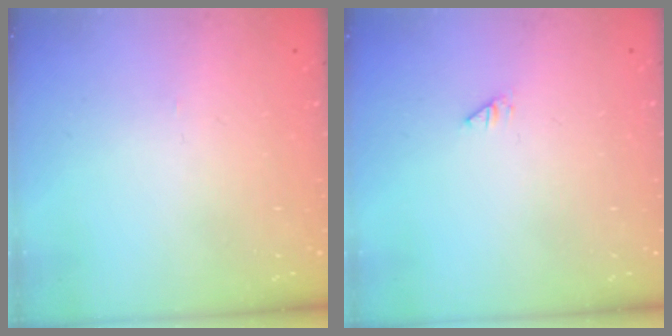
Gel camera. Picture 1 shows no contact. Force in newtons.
{"total": 0.0}